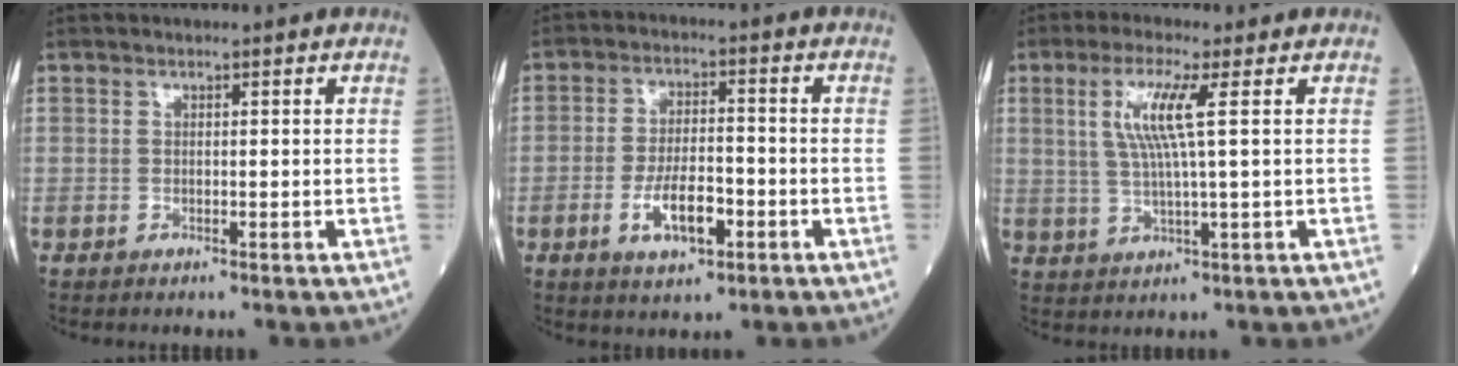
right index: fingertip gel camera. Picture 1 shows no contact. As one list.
[{"total": 7.3, "force": [-2.8, 2.6, 6.3], "torque": [-0.121, 0.000, -0.046]}, {"total": 6.8, "force": [1.9, -0.2, 6.5], "torque": [-0.138, 0.004, 0.041]}]